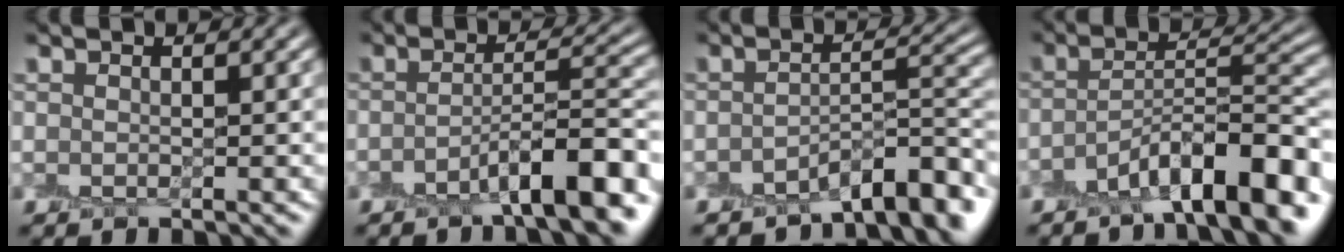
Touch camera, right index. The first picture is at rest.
{"total": 6.6, "force": [-3.4, 1.5, 5.4], "torque": [-0.076, 0.016, -0.057]}
{"total": 5.3, "force": [-3.7, 1.6, 3.5], "torque": [-0.038, 0.011, -0.058]}
{"total": 9.0, "force": [-5.3, 2.3, 6.9], "torque": [-0.099, 0.014, -0.091]}